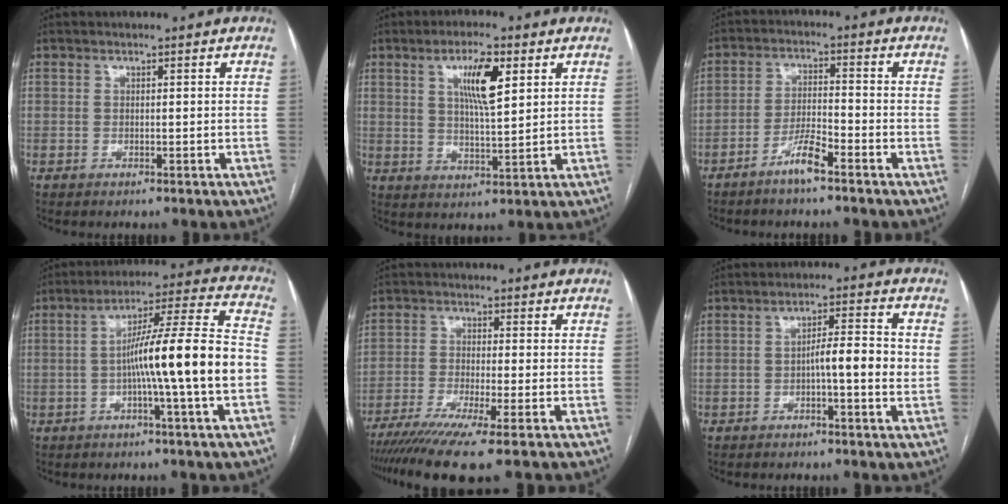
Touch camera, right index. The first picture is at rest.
{"total": 7.6, "force": [3.2, 1.4, 6.8], "torque": [-0.121, -0.001, 0.055]}
{"total": 4.9, "force": [-3.6, 0.4, 3.4], "torque": [-0.067, -0.001, -0.070]}
{"total": 15.1, "force": [-2.7, -0.9, 14.9], "torque": [-0.237, 0.014, -0.050]}
{"total": 9.8, "force": [-7.0, -0.7, 6.8], "torque": [-0.111, -0.022, -0.115]}
{"total": 6.0, "force": [-0.6, 0.7, 5.9], "torque": [-0.088, 0.010, -0.012]}